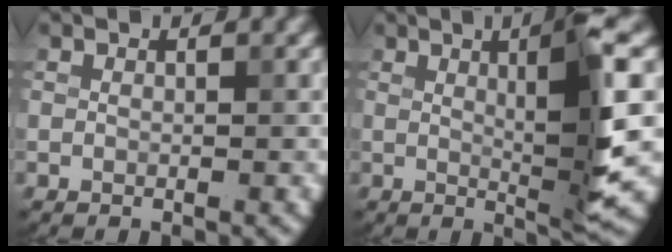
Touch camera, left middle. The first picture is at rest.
{"total": 7.3, "force": [1.5, 0.9, 7.1], "torque": [-0.097, 0.002, 0.026]}